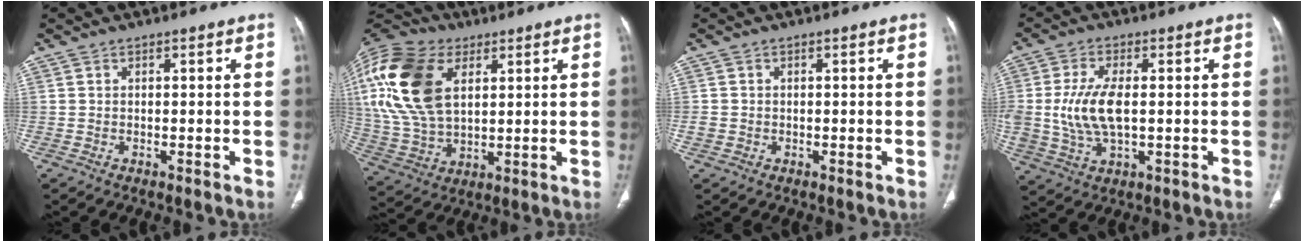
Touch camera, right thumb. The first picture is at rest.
{"total": 23.4, "force": [7.2, 14.6, 16.8], "torque": [-0.362, -0.005, 0.135]}
{"total": 1.5, "force": [-0.2, 1.4, 0.5], "torque": [-0.009, 0.004, -0.002]}
{"total": 10.1, "force": [0.2, 5.1, 8.8], "torque": [-0.191, -0.002, 0.009]}